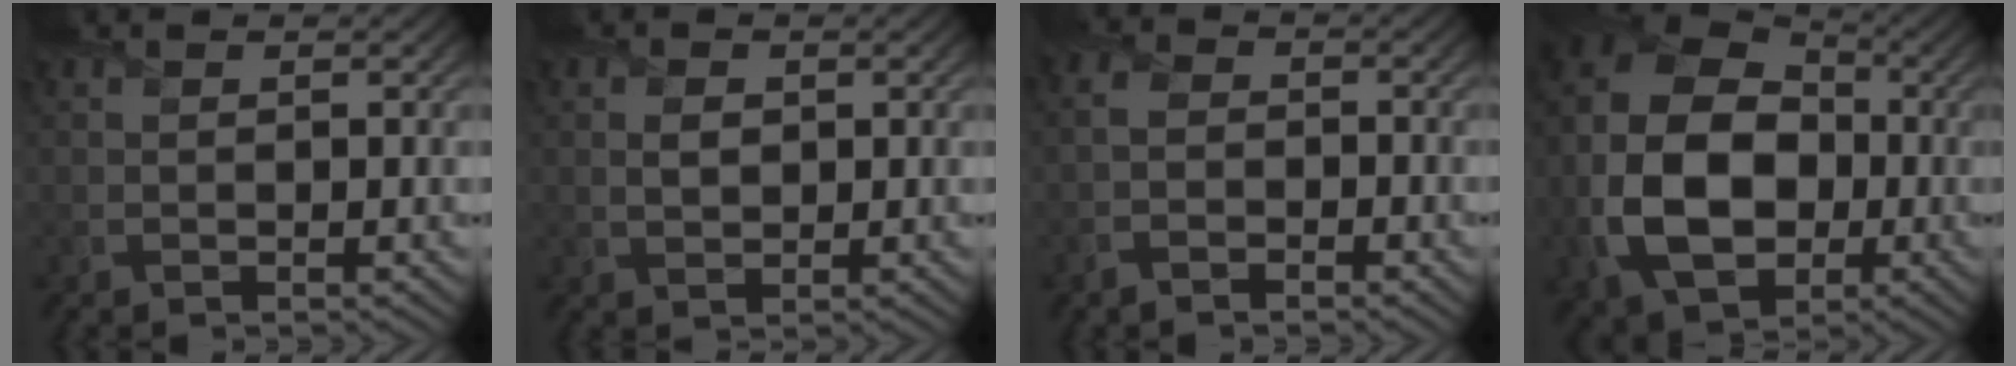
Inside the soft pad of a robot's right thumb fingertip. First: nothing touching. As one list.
[{"total": 2.0, "force": [0.4, 1.4, 1.4], "torque": [-0.032, -0.001, 0.008]}, {"total": 3.1, "force": [-1.9, 1.8, 1.8], "torque": [-0.042, -0.002, -0.049]}, {"total": 15.6, "force": [-2.6, 11.6, 10.1], "torque": [-0.238, -0.026, -0.045]}]